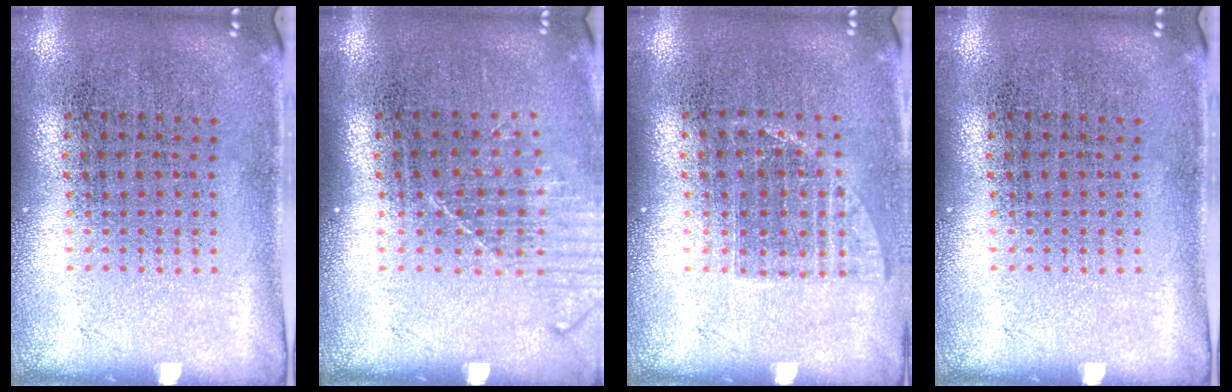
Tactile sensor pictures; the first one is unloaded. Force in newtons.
{"total": 1.2, "press": 1.0, "slide": 0.6}
{"total": 0.8, "press": 0.8, "slide": 0.3}
{"total": 0.0}